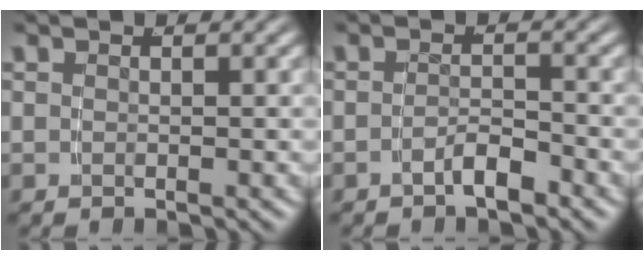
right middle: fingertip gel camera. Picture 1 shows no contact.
{"total": 2.0, "force": [-1.8, -0.1, 0.9], "torque": [-0.007, 0.001, -0.034]}